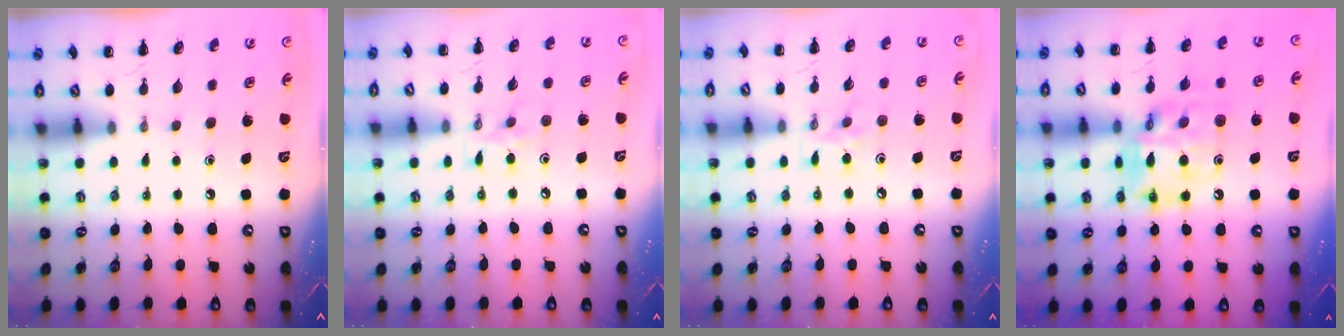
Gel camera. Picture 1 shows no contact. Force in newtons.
{"total": 5.2, "press": 5.1, "slide": 1.2}
{"total": 5.2, "press": 5.1, "slide": 1.2}
{"total": 15.5, "press": 15.0, "slide": 4.0}